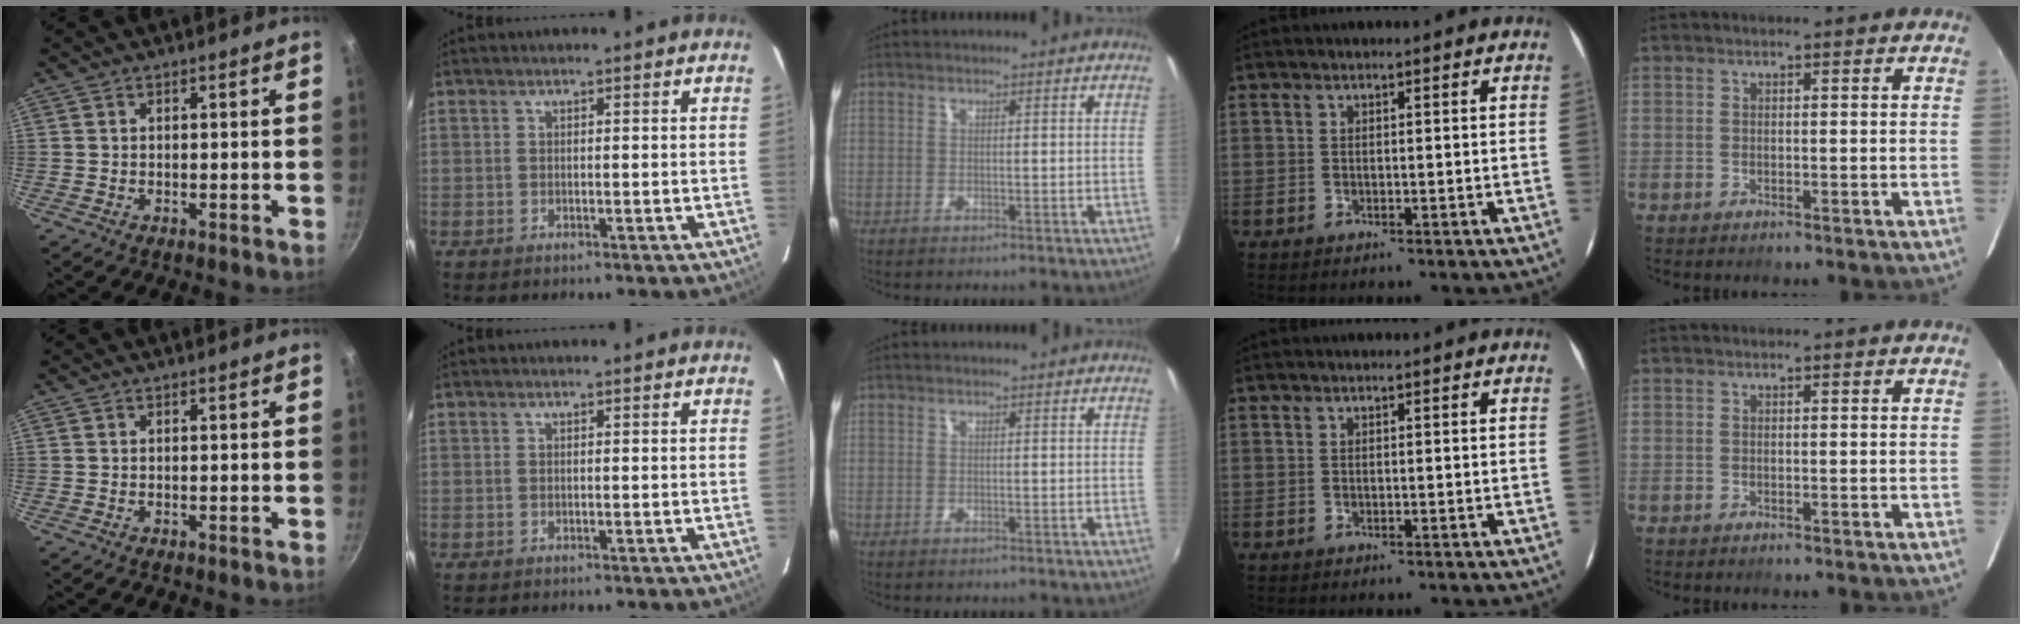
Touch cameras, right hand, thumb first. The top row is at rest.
{}